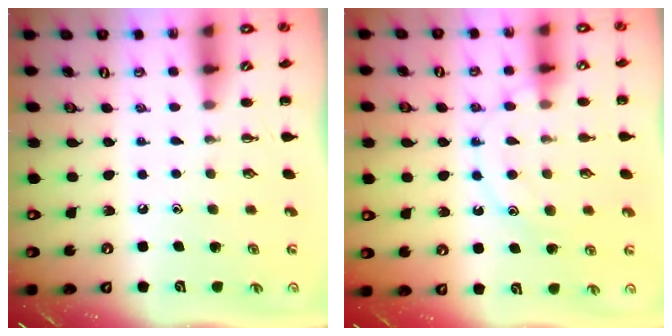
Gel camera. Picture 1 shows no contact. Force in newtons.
{"total": 12.4, "press": 12.4, "slide": 0.6}